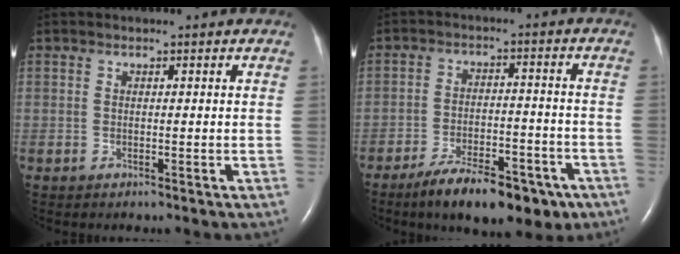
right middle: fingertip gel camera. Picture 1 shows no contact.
{"total": 12.4, "force": [-8.7, 4.5, 7.7], "torque": [-0.114, -0.002, -0.131]}